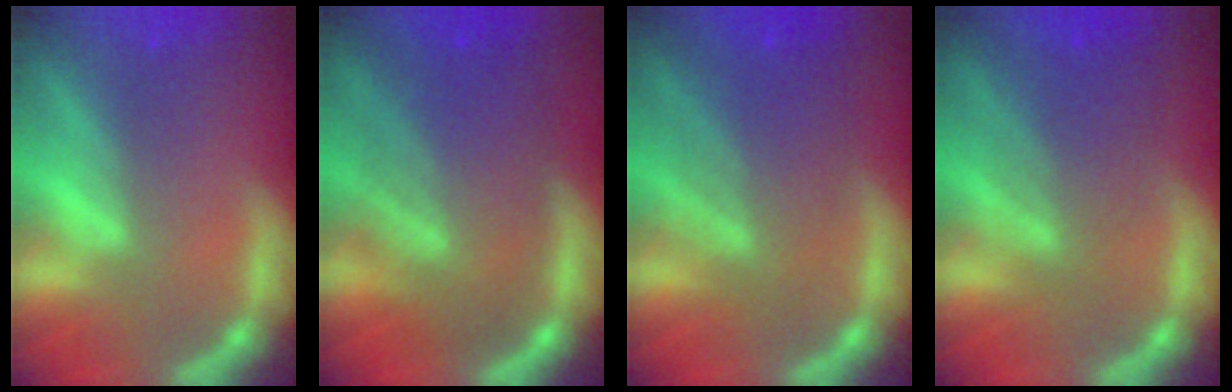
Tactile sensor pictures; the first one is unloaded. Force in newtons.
{"total": 10.1}
{"total": 7.0}
{"total": 5.6}